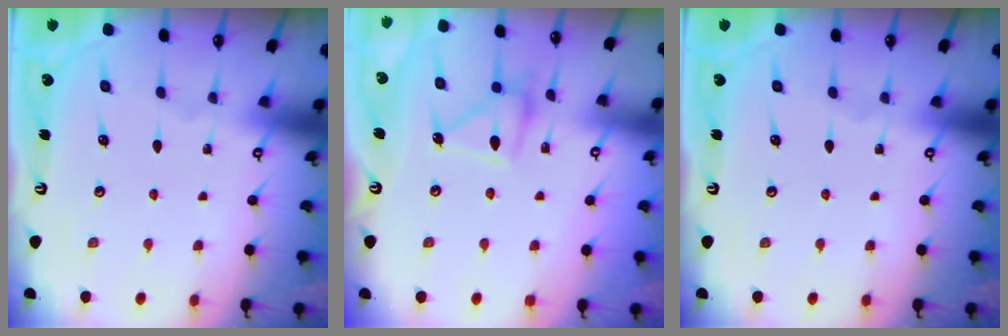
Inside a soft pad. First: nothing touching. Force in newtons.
{"total": 12.0, "press": 12.0, "slide": 1.0}
{"total": 0.0}